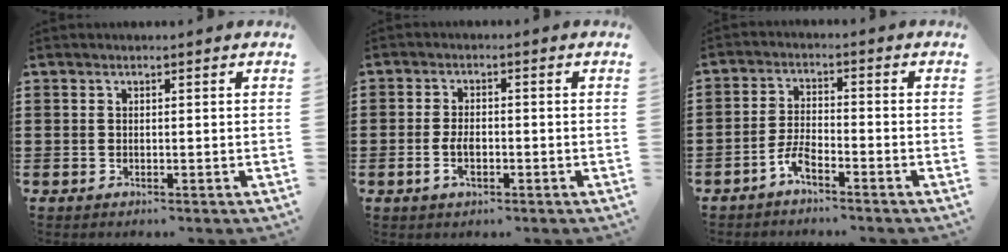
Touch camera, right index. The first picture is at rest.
{"total": 3.3, "force": [-0.9, 1.5, 2.7], "torque": [-0.061, -0.003, -0.017]}
{"total": 3.7, "force": [-2.9, 0.7, 2.3], "torque": [-0.057, 0.001, -0.058]}